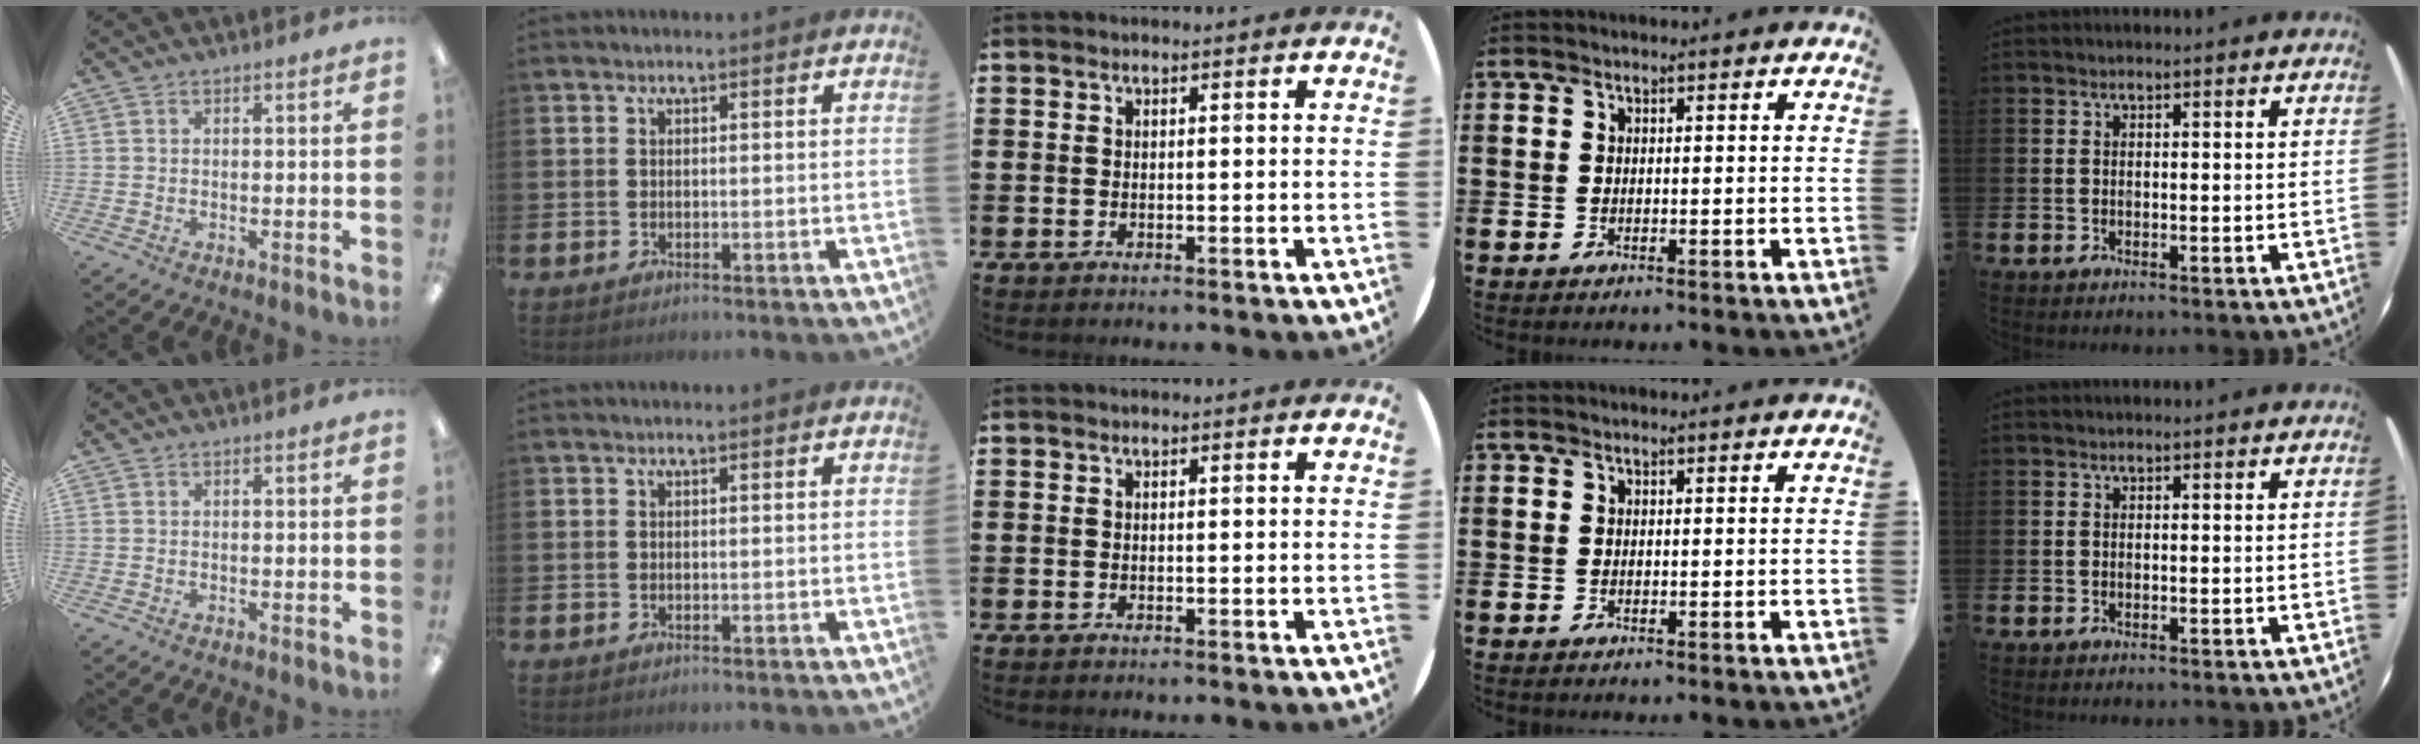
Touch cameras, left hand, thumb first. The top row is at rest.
{}